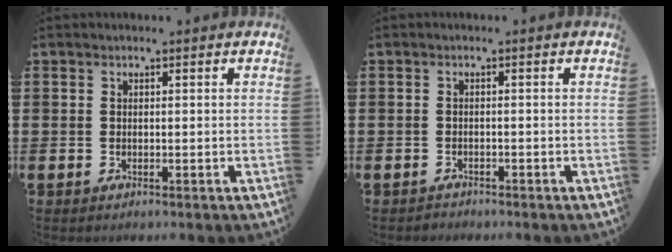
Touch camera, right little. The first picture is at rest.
{"total": 0.7, "force": [-0.7, 0.2, -0.1], "torque": [0.000, 0.001, -0.015]}